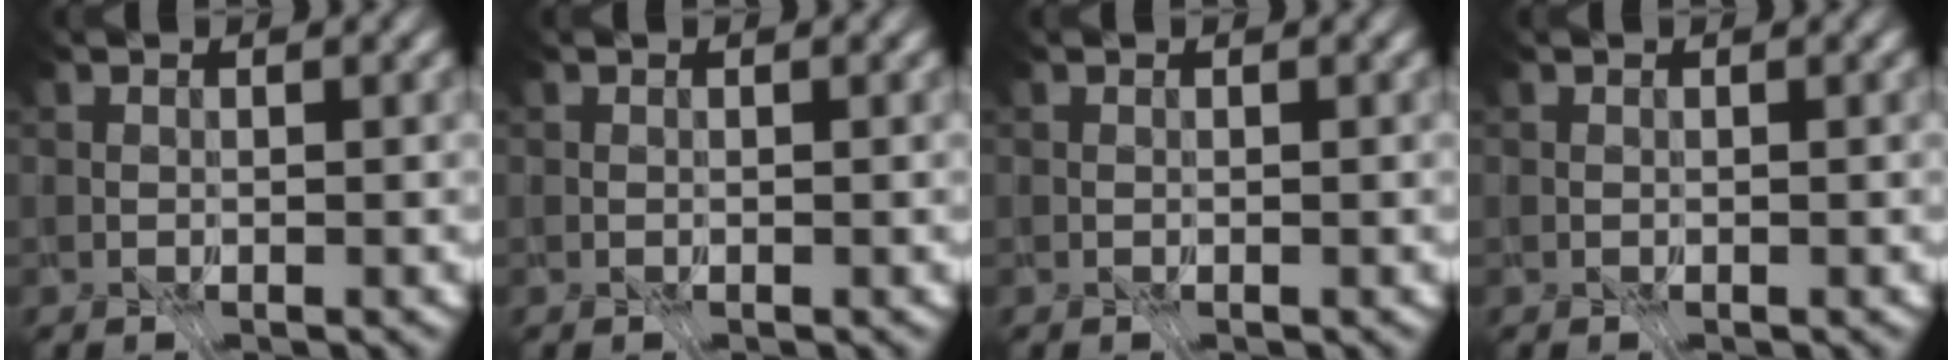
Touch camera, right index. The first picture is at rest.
{"total": 0.0}
{"total": 0.0}
{"total": 0.0}